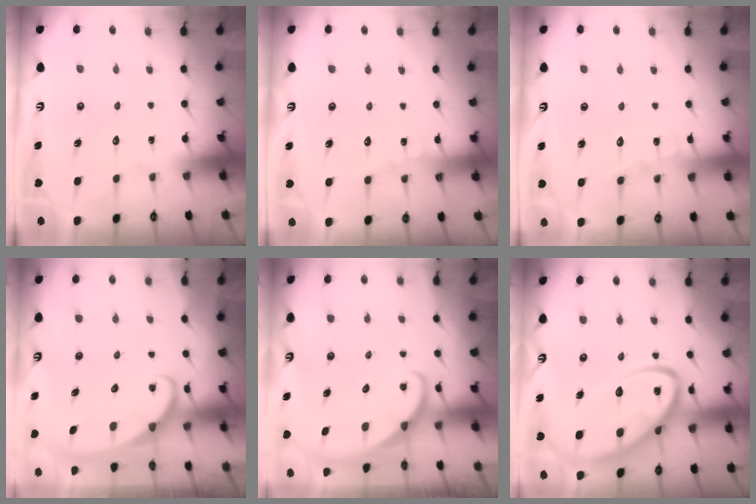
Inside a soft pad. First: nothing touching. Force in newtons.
{"total": 4.7, "press": 4.7, "slide": 0.4}
{"total": 5.4, "press": 5.4, "slide": 0.6}
{"total": 2.3, "press": 2.3, "slide": 0.4}
{"total": 2.0, "press": 2.0, "slide": 0.1}
{"total": 15.9, "press": 15.8, "slide": 1.4}